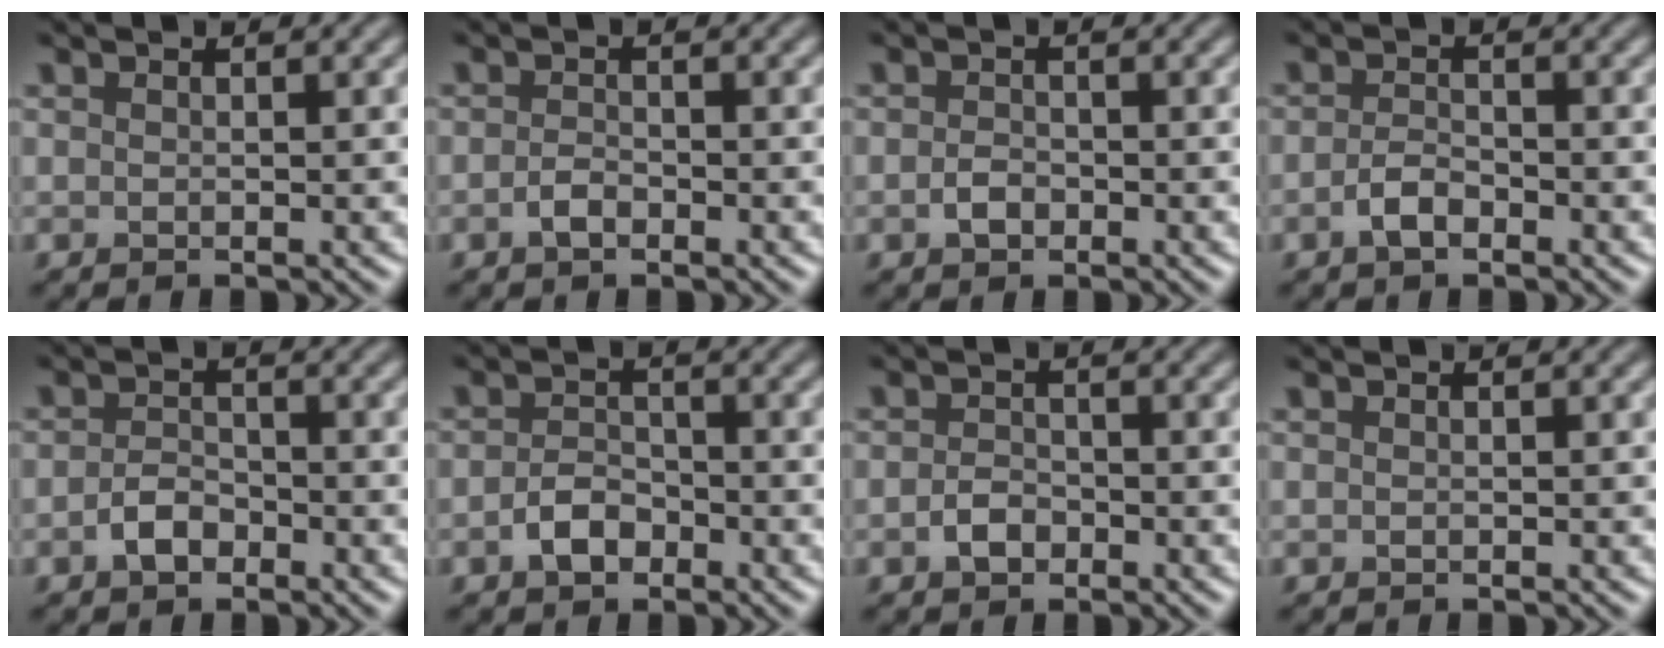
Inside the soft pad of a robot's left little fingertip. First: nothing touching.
{"total": 1.3, "force": [-0.8, 0.6, 0.8], "torque": [-0.019, 0.001, -0.019]}
{"total": 1.5, "force": [-0.7, 1.0, 0.8], "torque": [-0.017, 0.000, -0.018]}
{"total": 1.8, "force": [-1.1, 0.8, 1.2], "torque": [-0.025, 0.003, -0.027]}
{"total": 2.1, "force": [-1.2, 1.3, 1.1], "torque": [-0.022, 0.004, -0.029]}
{"total": 2.5, "force": [-1.4, 1.5, 1.3], "torque": [-0.024, 0.004, -0.031]}
{"total": 1.8, "force": [-0.9, 1.2, 1.0], "torque": [-0.018, 0.001, -0.023]}
{"total": 0.0}